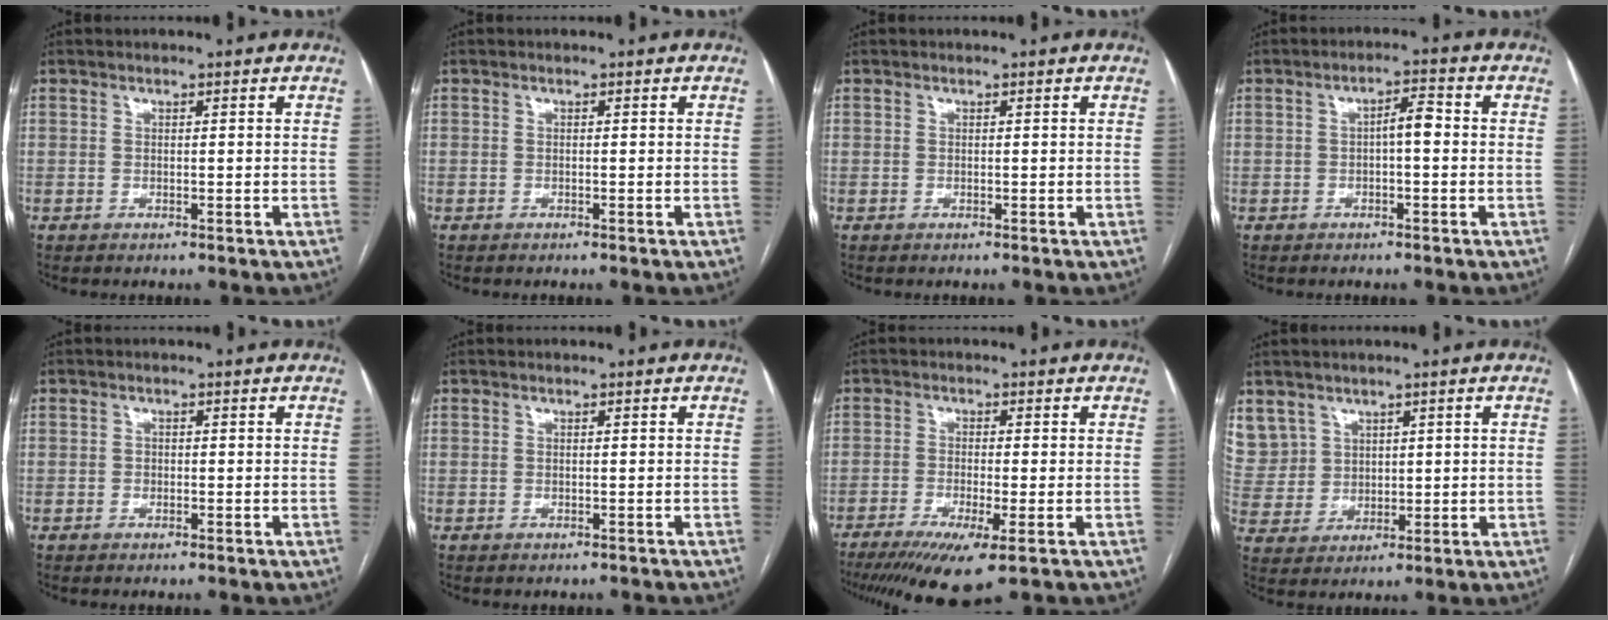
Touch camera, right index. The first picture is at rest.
{"total": 0.0}
{"total": 0.0}
{"total": 3.2, "force": [-0.2, 0.8, 3.1], "torque": [-0.048, 0.011, -0.004]}
{"total": 0.6, "force": [-0.1, 0.6, 0.2], "torque": [0.002, 0.005, -0.002]}
{"total": 0.7, "force": [-0.7, 0.3, 0.0], "torque": [-0.004, -0.001, -0.010]}
{"total": 9.7, "force": [-5.8, 1.1, 7.6], "torque": [-0.122, -0.025, -0.092]}
{"total": 10.2, "force": [5.6, 8.4, 0.9], "torque": [-0.037, 0.031, 0.137]}